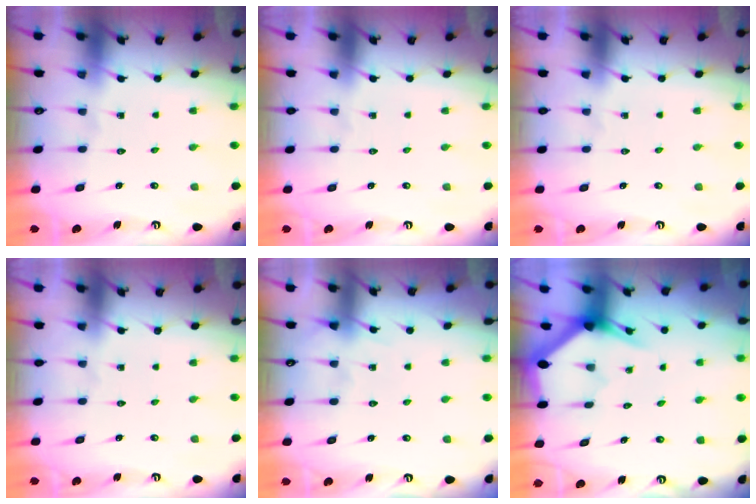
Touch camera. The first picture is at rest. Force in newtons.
{"total": 0.0}
{"total": 0.0}
{"total": 0.0}
{"total": 3.8, "press": 3.7, "slide": 0.6}
{"total": 3.1, "press": 3.1, "slide": 0.2}